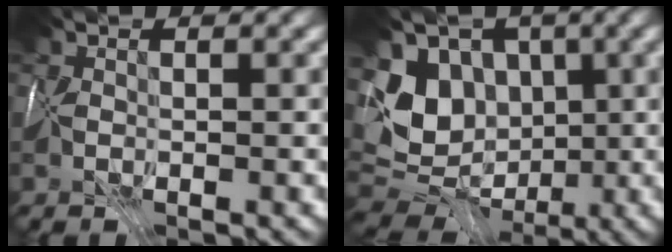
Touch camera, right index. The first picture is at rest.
{"total": 8.4, "force": [0.8, 7.0, 4.6], "torque": [-0.088, 0.007, 0.023]}